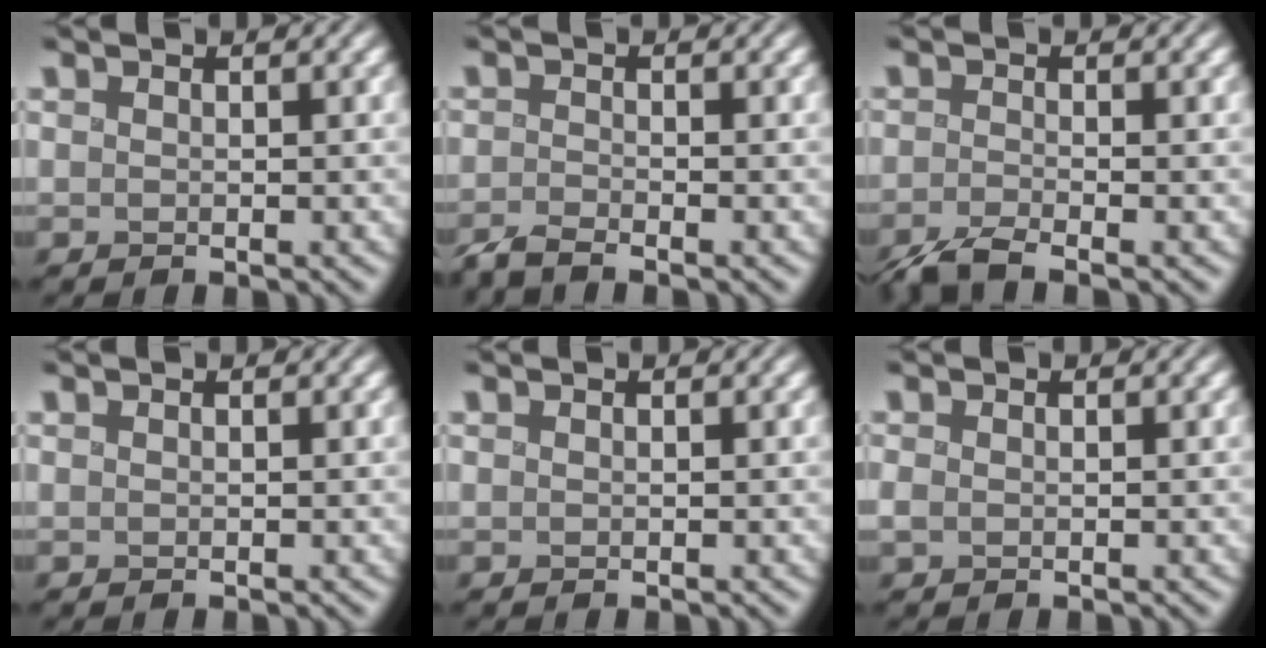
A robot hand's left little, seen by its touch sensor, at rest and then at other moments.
{"total": 2.6, "force": [-2.3, 0.2, 1.1], "torque": [-0.011, -0.007, -0.052]}
{"total": 3.3, "force": [-2.6, 0.5, 2.0], "torque": [-0.030, -0.007, -0.062]}
{"total": 0.0}
{"total": 0.0}
{"total": 0.6, "force": [0.0, 0.5, 0.4], "torque": [-0.009, 0.000, 0.001]}